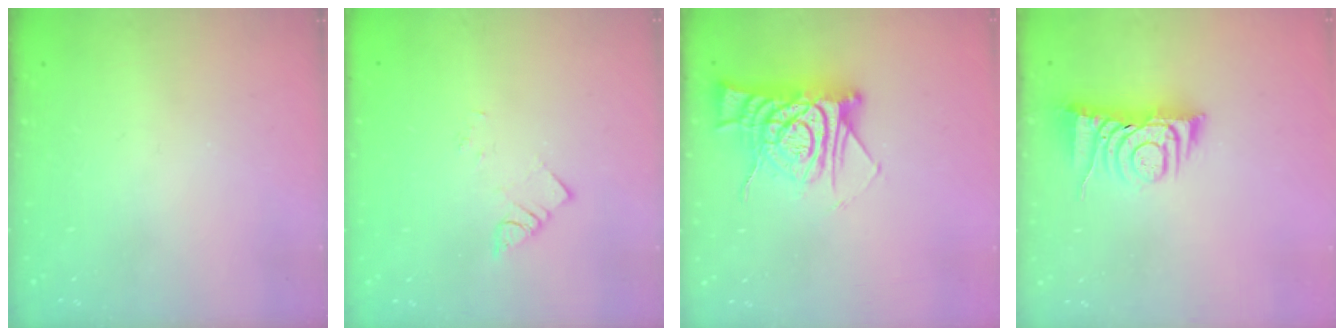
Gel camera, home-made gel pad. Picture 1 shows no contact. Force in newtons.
{"total": 2.2, "press": 2.2, "slide": 0.2}
{"total": 12.5, "press": 12.5, "slide": 1.1}
{"total": 7.7, "press": 7.7, "slide": 0.7}